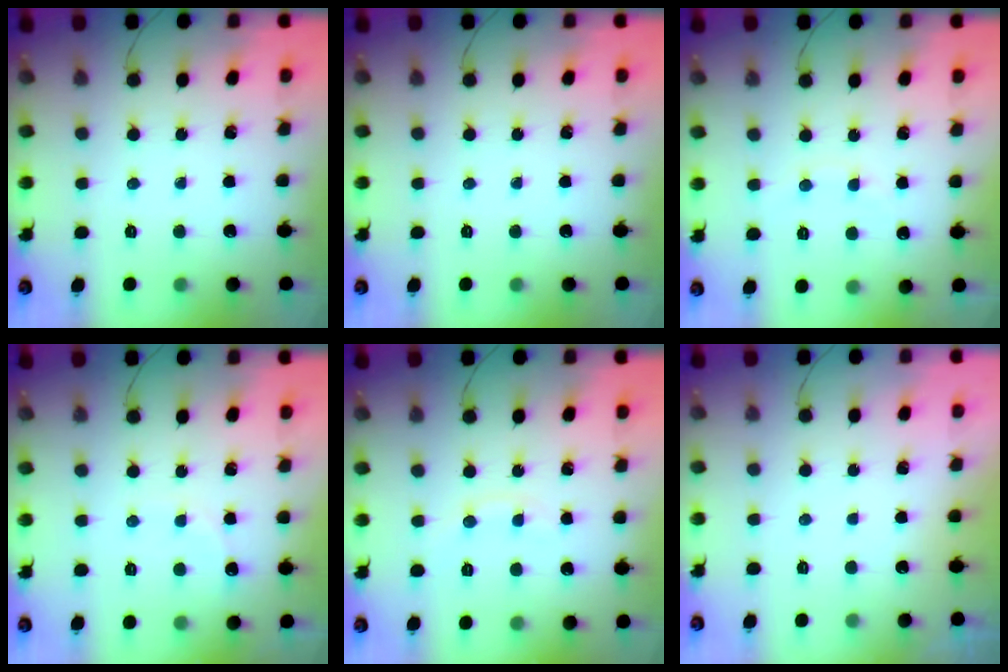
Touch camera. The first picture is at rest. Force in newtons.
{"total": 0.0}
{"total": 5.9, "press": 5.8, "slide": 1.2}
{"total": 5.9, "press": 5.8, "slide": 0.8}
{"total": 5.2, "press": 5.2, "slide": 0.7}
{"total": 3.0, "press": 3.0, "slide": 0.1}